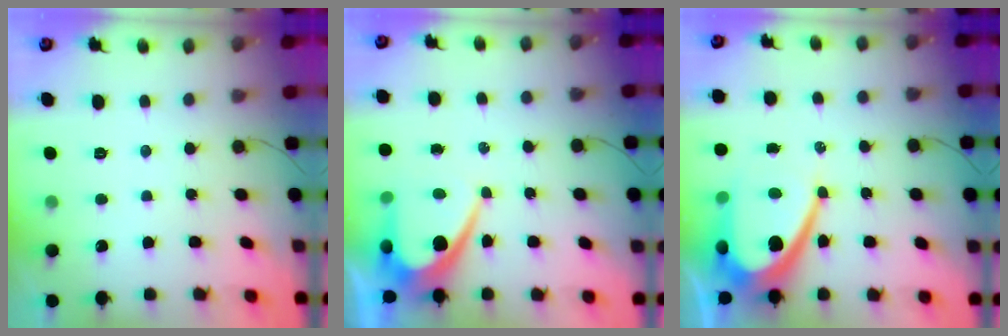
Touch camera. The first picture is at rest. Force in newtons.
{"total": 8.7, "press": 8.7, "slide": 0.4}
{"total": 14.9, "press": 14.9, "slide": 1.3}